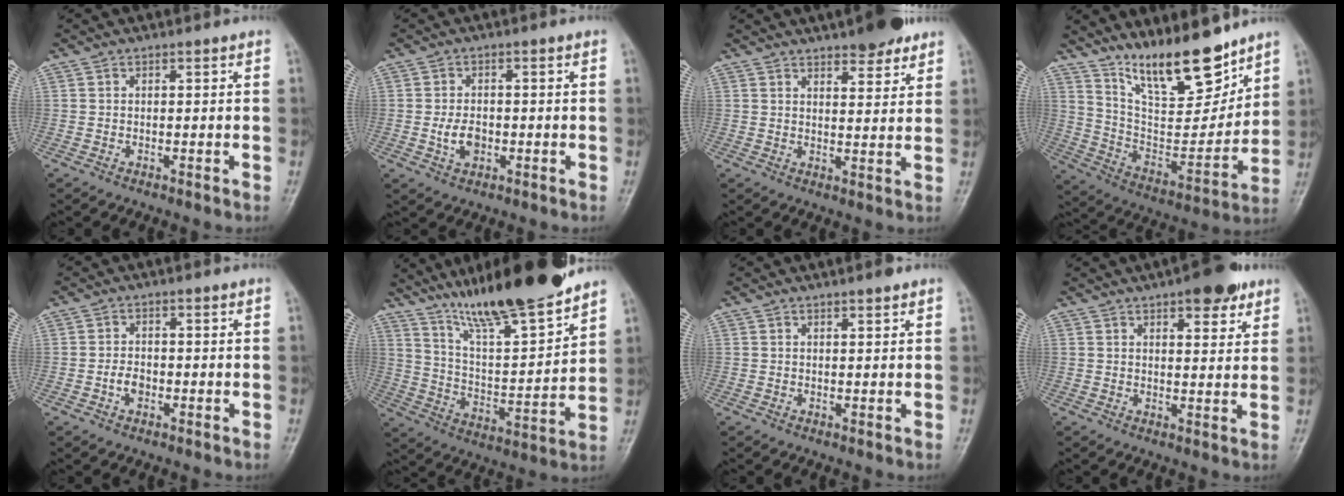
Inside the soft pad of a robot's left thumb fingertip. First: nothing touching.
{"total": 4.2, "force": [-0.8, 2.8, 3.0], "torque": [-0.049, 0.002, -0.013]}
{"total": 7.1, "force": [5.3, 2.3, 4.2], "torque": [-0.034, -0.029, 0.074]}
{"total": 17.8, "force": [13.4, 5.5, 10.3], "torque": [-0.124, -0.088, 0.242]}
{"total": 2.7, "force": [-0.9, 1.9, 1.7], "torque": [-0.026, 0.010, -0.019]}
{"total": 19.6, "force": [16.0, 2.6, 11.0], "torque": [-0.154, -0.083, 0.280]}
{"total": 1.5, "force": [1.1, 0.3, 1.0], "torque": [-0.013, -0.005, 0.016]}
{"total": 8.3, "force": [5.1, 3.2, 5.8], "torque": [-0.055, -0.021, 0.066]}